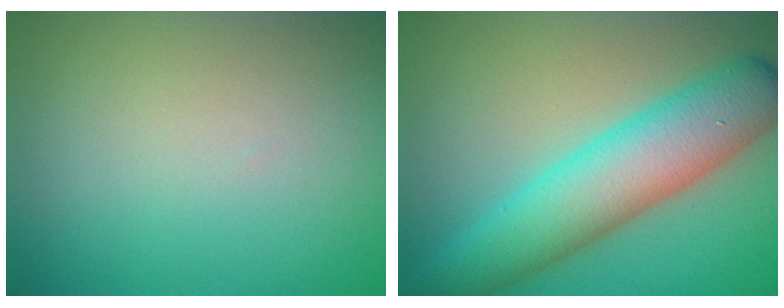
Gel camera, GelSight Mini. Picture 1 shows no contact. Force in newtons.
{"total": 8.3, "press": 8.3, "slide": 0.1}